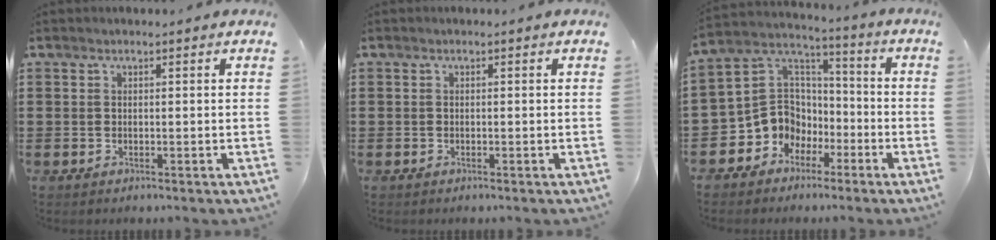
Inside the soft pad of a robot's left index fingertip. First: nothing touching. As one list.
[{"total": 0.0}, {"total": 8.1, "force": [-2.8, 7.5, 1.4], "torque": [-0.071, -0.002, -0.054]}]